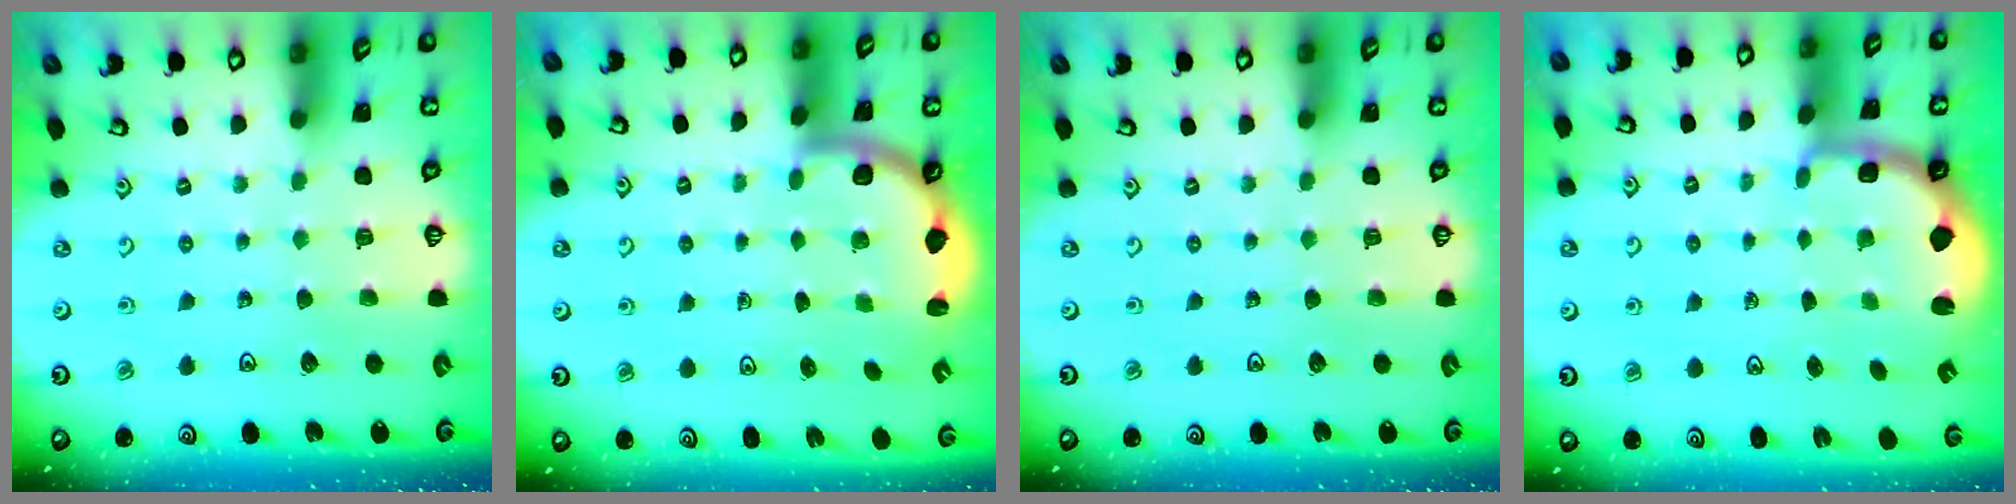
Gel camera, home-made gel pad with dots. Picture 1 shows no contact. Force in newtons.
{"total": 2.5, "press": 2.4, "slide": 0.7}
{"total": 0.0}
{"total": 2.5, "press": 1.2, "slide": 2.1}